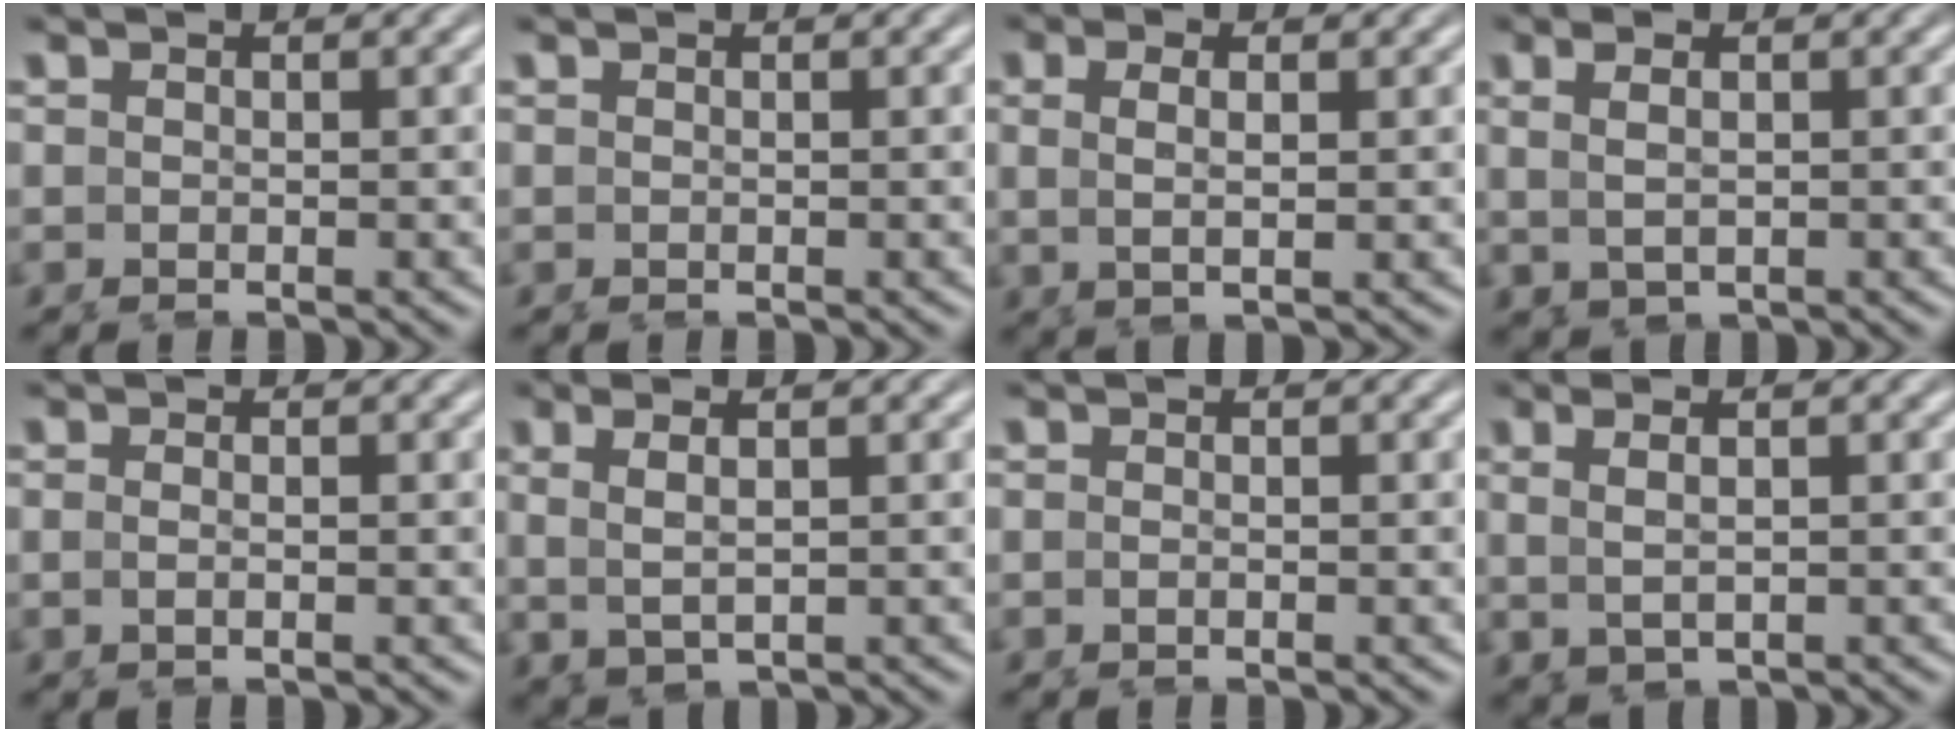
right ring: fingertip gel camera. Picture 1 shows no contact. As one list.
[{"total": 0.0}, {"total": 2.5, "force": [0.2, 1.0, 2.3], "torque": [-0.044, -0.001, 0.005]}, {"total": 2.7, "force": [0.3, 1.6, 2.1], "torque": [-0.043, 0.003, 0.008]}, {"total": 0.9, "force": [-0.5, 0.3, 0.7], "torque": [-0.019, -0.004, -0.014]}, {"total": 3.7, "force": [0.4, 2.1, 2.9], "torque": [-0.061, 0.003, 0.008]}, {"total": 0.7, "force": [-0.4, 0.5, 0.3], "torque": [-0.015, 0.001, -0.013]}, {"total": 2.8, "force": [0.3, 1.5, 2.4], "torque": [-0.047, 0.005, 0.006]}]